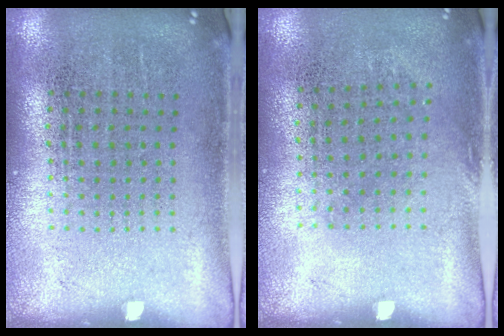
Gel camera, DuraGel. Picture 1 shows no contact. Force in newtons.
{"total": 0.9, "press": 0.7, "slide": 0.6}